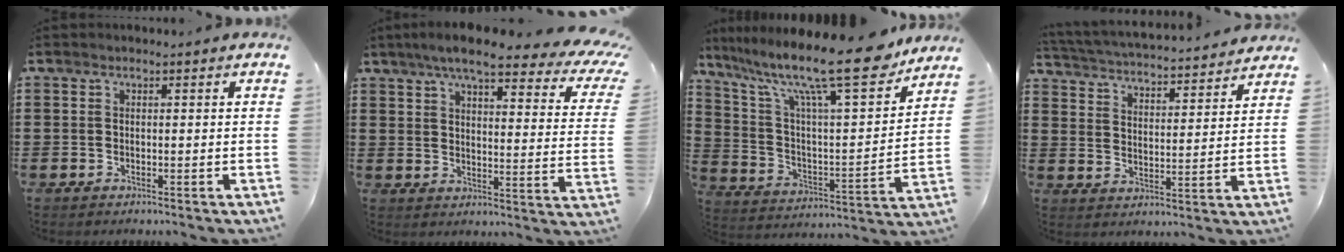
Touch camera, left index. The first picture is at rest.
{"total": 8.0, "force": [6.1, 0.8, 5.0], "torque": [-0.104, -0.032, 0.099]}
{"total": 17.2, "force": [13.4, 2.0, 10.5], "torque": [-0.219, -0.079, 0.219]}
{"total": 3.7, "force": [3.7, -0.4, 0.4], "torque": [-0.030, -0.034, 0.056]}